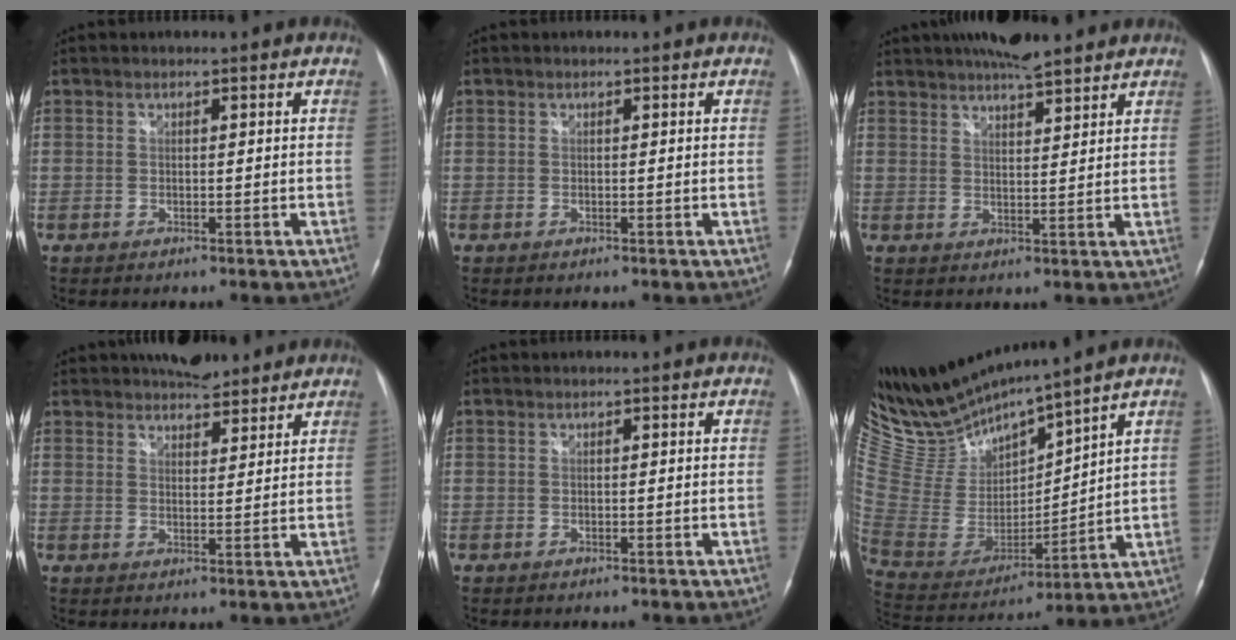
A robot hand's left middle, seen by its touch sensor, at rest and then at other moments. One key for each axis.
{"total": 0.0}
{"total": 9.8, "fx": 8.2, "fy": 1.8, "fz": 5.0, "tx": -0.080, "ty": 0.021, "tz": 0.125}
{"total": 7.3, "fx": 6.4, "fy": 2.5, "fz": 2.5, "tx": -0.037, "ty": 0.011, "tz": 0.096}
{"total": 0.0}
{"total": 14.4, "fx": 13.8, "fy": -0.3, "fz": 4.0, "tx": -0.101, "ty": -0.013, "tz": 0.291}